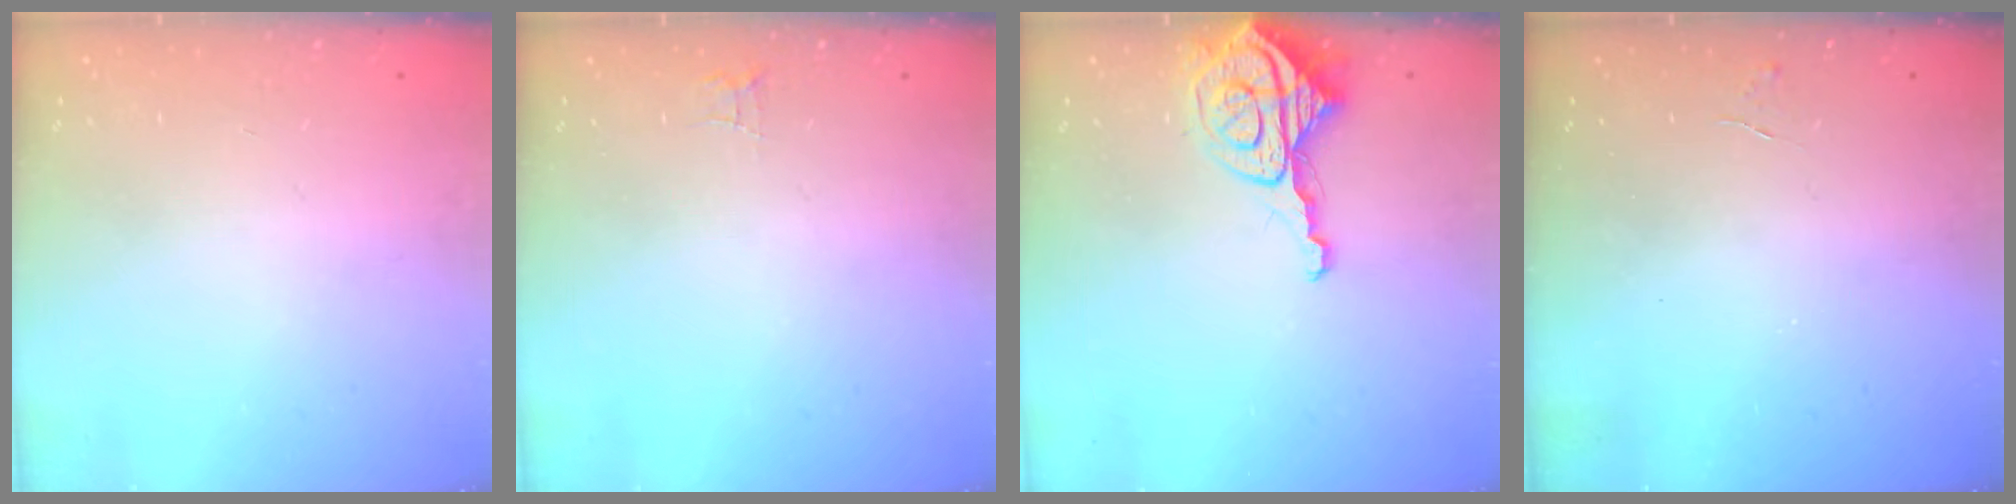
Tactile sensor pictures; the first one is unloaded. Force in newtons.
{"total": 2.9, "press": 2.9, "slide": 0.2}
{"total": 8.0, "press": 8.0, "slide": 0.8}
{"total": 3.8, "press": 3.7, "slide": 0.4}